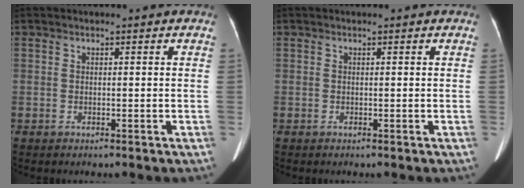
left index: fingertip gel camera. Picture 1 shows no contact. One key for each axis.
{"total": 0.0}